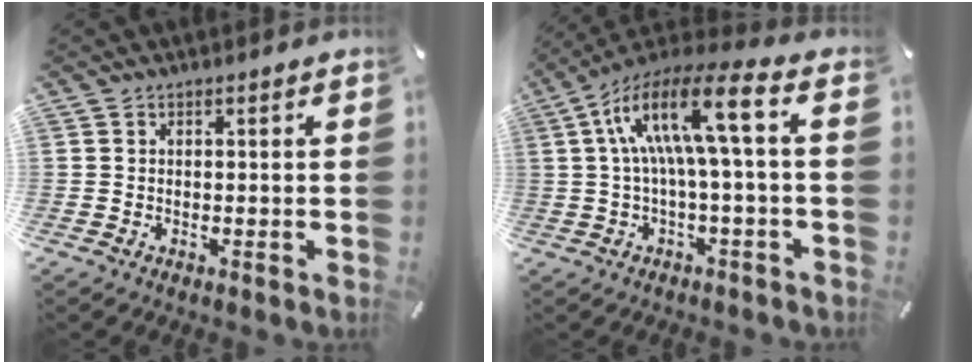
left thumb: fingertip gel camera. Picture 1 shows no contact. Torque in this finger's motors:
{"motor_torque": [1.08, 3.24, 1.46, -1.31, 0.71]}